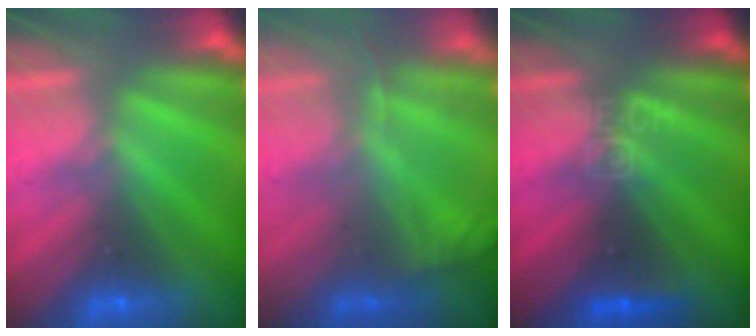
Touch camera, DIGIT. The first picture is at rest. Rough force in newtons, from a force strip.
{"total": 1.1}
{"total": 3.2}